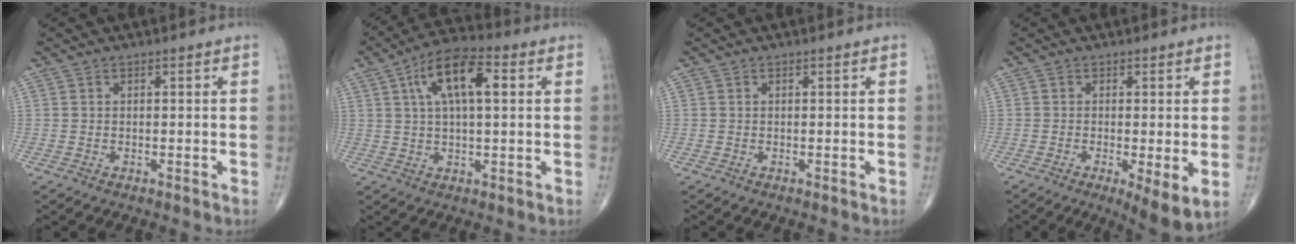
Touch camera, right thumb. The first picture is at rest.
{"total": 11.6, "force": [3.4, 4.7, 10.1], "torque": [-0.177, 0.019, 0.051]}
{"total": 0.0}
{"total": 6.4, "force": [-1.5, 1.5, 6.0], "torque": [-0.101, -0.022, -0.026]}